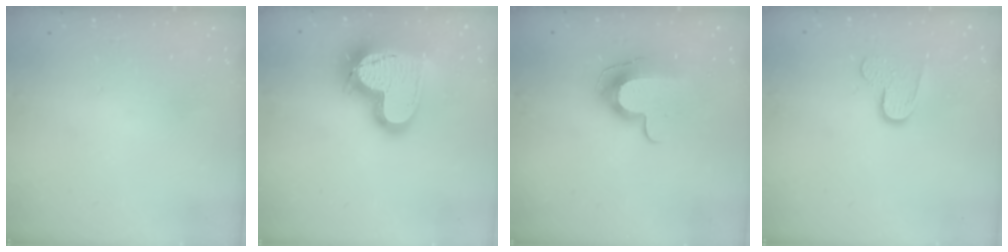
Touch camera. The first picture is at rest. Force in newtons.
{"total": 23.1, "press": 23.0, "slide": 1.8}
{"total": 11.5, "press": 11.4, "slide": 0.9}
{"total": 8.0, "press": 8.0, "slide": 0.6}